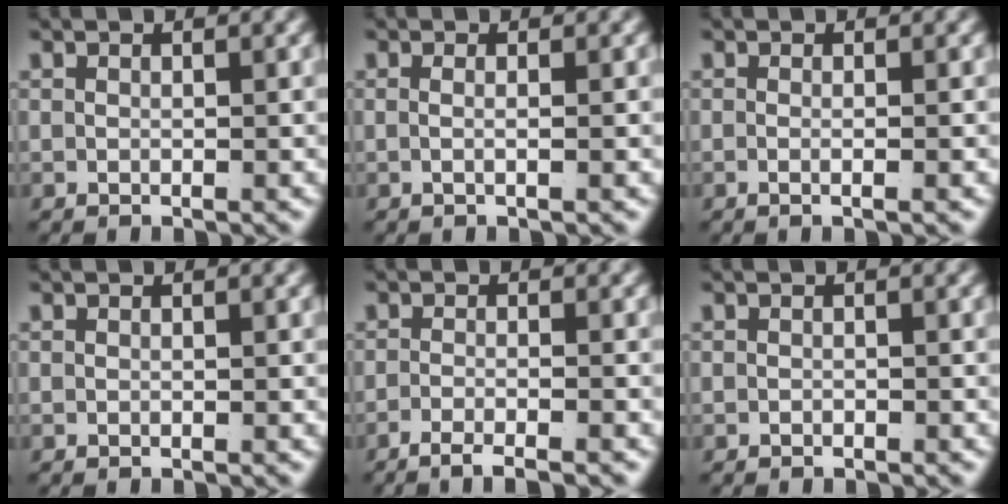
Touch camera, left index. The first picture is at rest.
{"total": 1.2, "force": [-0.4, -0.6, 0.9], "torque": [-0.025, -0.010, -0.002]}
{"total": 1.0, "force": [-0.6, -0.3, 0.7], "torque": [-0.020, -0.008, -0.008]}
{"total": 0.0}
{"total": 3.6, "force": [-3.2, 0.3, 1.6], "torque": [-0.027, -0.009, -0.050]}
{"total": 0.6, "force": [-0.5, -0.3, 0.0], "torque": [-0.003, -0.008, -0.004]}